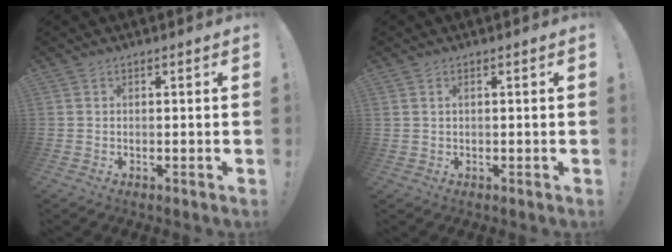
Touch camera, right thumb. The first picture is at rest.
{"total": 0.9, "force": [0.4, 0.6, 0.6], "torque": [-0.022, 0.005, 0.009]}